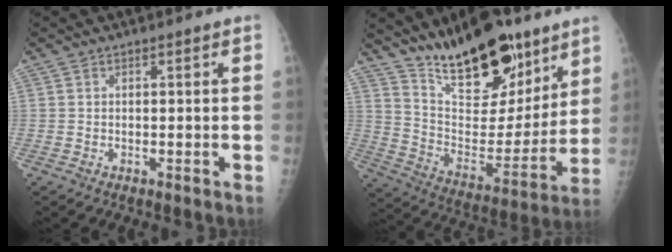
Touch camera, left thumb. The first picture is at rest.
{"total": 22.2, "force": [15.9, 9.0, 12.7], "torque": [-0.152, -0.091, 0.265]}